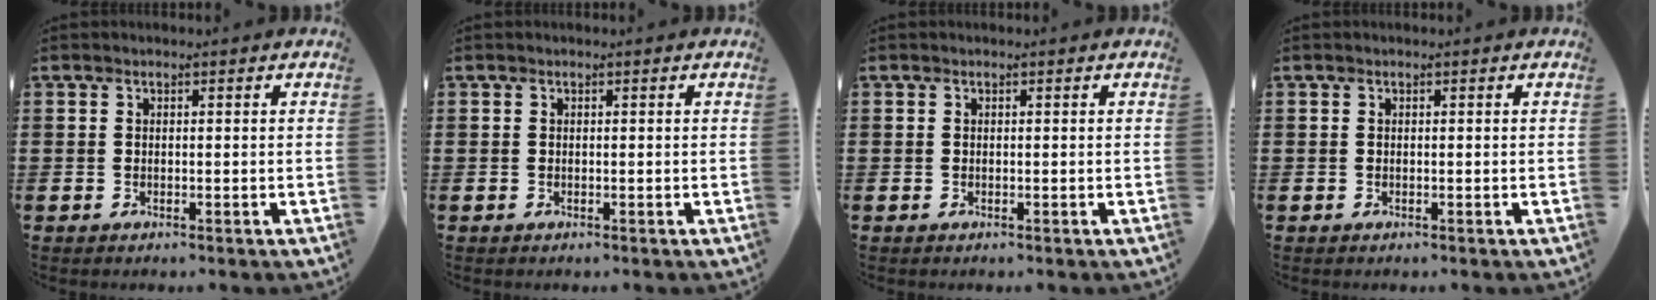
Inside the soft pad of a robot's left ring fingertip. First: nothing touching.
{"total": 0.0}
{"total": 0.0}
{"total": 0.0}